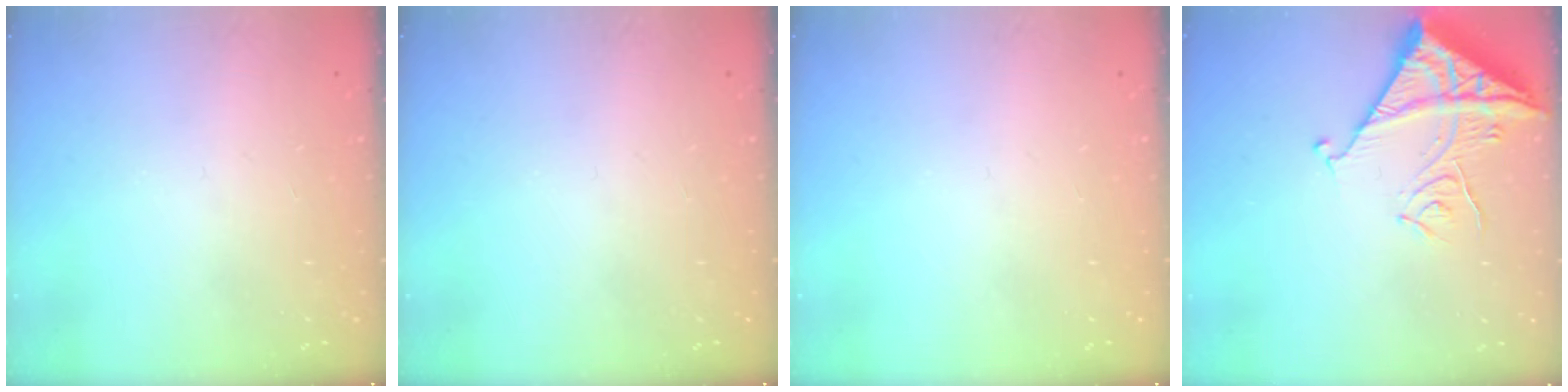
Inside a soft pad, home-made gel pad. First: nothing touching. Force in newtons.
{"total": 0.0}
{"total": 0.0}
{"total": 13.7, "press": 13.6, "slide": 1.1}